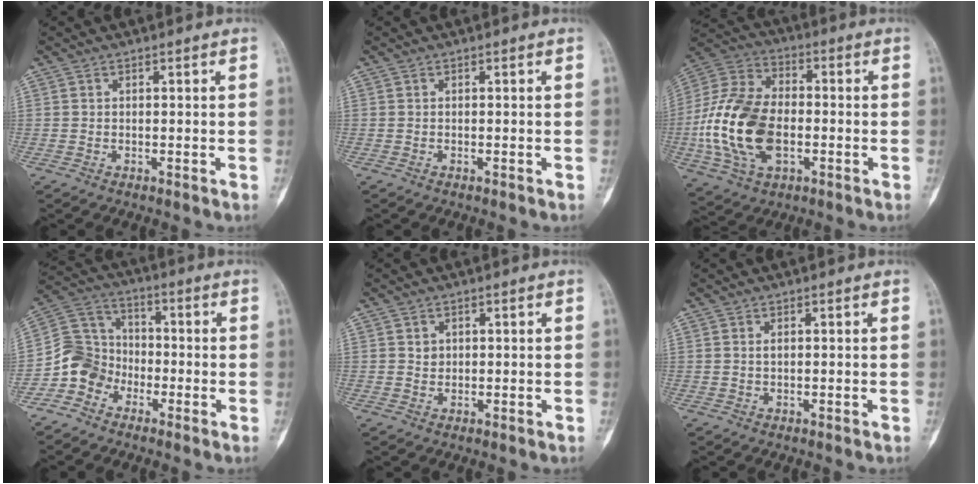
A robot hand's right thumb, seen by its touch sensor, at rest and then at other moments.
{"total": 0.0}
{"total": 19.3, "force": [-3.2, 12.3, 14.5], "torque": [-0.292, 0.015, -0.057]}
{"total": 8.9, "force": [-4.4, 7.6, 1.7], "torque": [-0.017, 0.055, -0.097]}
{"total": 1.7, "force": [0.4, 1.7, -0.1], "torque": [0.011, 0.001, 0.006]}
{"total": 0.7, "force": [0.2, 0.4, 0.6], "torque": [-0.007, 0.002, 0.003]}